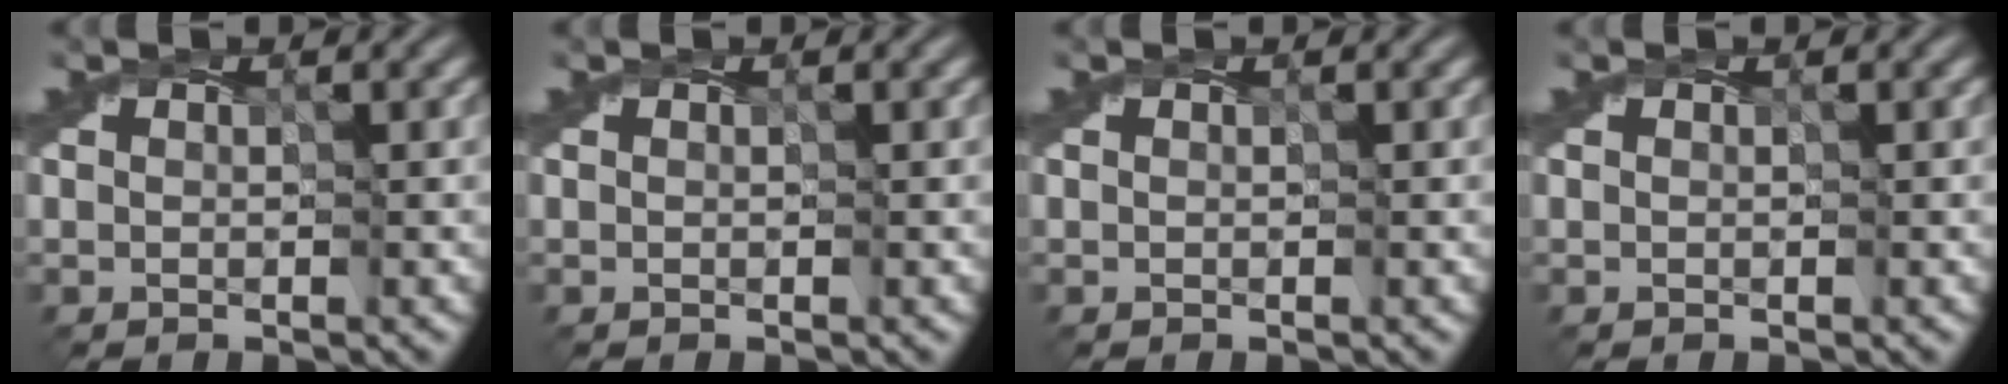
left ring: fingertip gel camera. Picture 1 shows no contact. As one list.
[{"total": 0.0}, {"total": 0.0}, {"total": 0.0}]